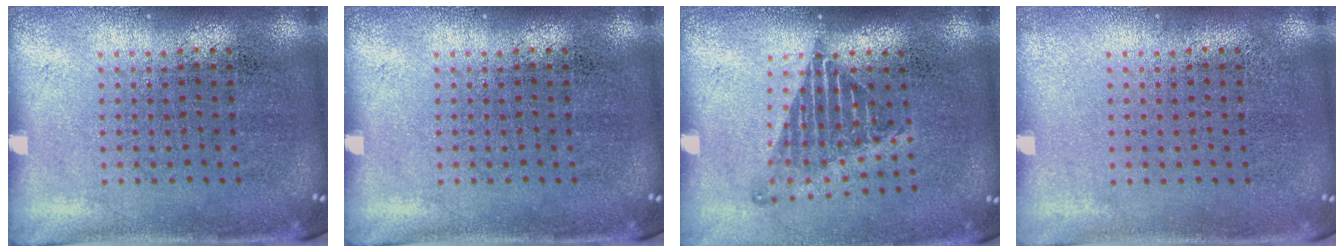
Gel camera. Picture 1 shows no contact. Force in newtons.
{"total": 0.0}
{"total": 1.3, "press": 1.1, "slide": 0.8}
{"total": 0.0}